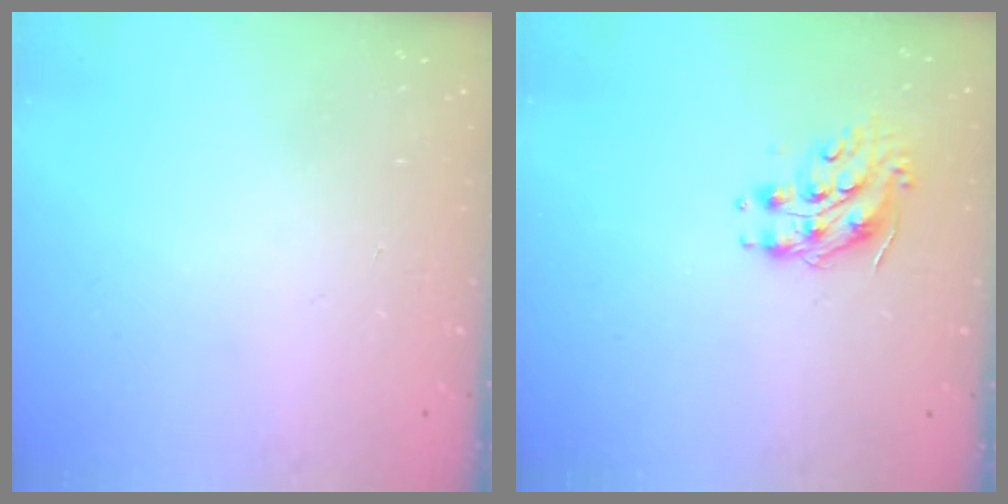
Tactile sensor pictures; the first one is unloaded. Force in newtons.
{"total": 8.9, "press": 8.9, "slide": 0.7}